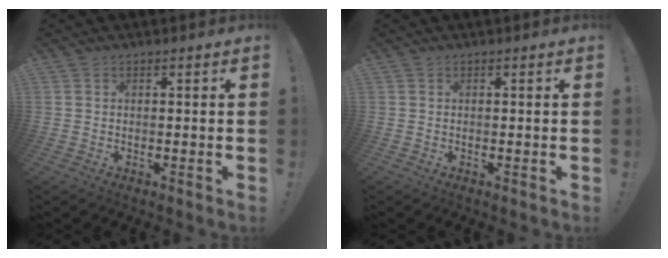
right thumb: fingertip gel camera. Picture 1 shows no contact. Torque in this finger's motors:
{"motor_torque": [-0.02, -0.02, -0.07, 0.00, 0.01]}